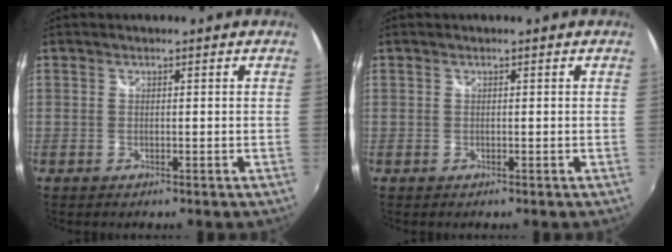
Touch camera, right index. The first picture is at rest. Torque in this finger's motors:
{"motor_torque": [0.34, 0.27, 0.02, 0.00]}